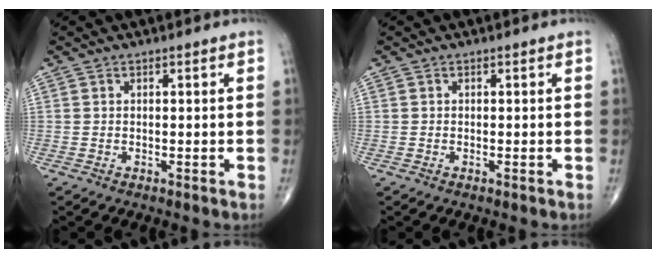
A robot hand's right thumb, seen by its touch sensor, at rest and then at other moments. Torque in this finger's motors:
{"motor_torque": [-0.32, 0.02, -0.07, -0.11, -0.03]}